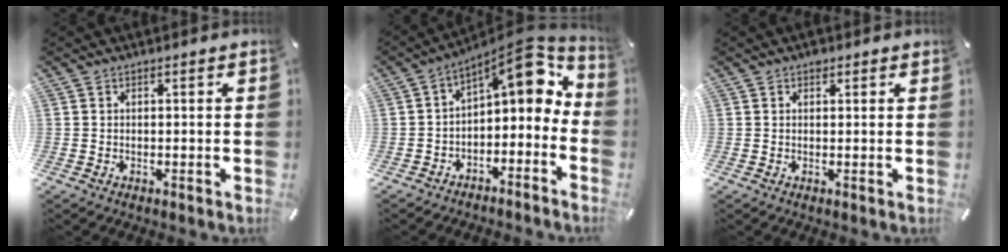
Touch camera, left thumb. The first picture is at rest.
{"total": 8.8, "force": [5.1, 3.8, 6.1], "torque": [-0.084, -0.058, 0.087]}
{"total": 1.2, "force": [0.7, 0.9, 0.3], "torque": [0.001, -0.001, 0.012]}